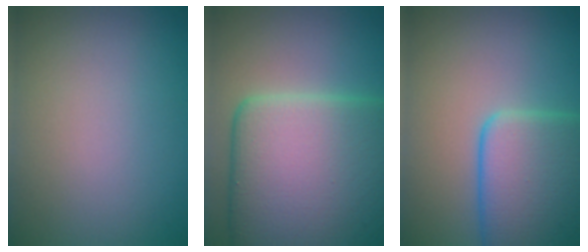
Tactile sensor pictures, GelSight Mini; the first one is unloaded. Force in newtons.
{"total": 15.6, "press": 15.6, "slide": 0.3}
{"total": 8.0, "press": 8.0, "slide": 0.4}